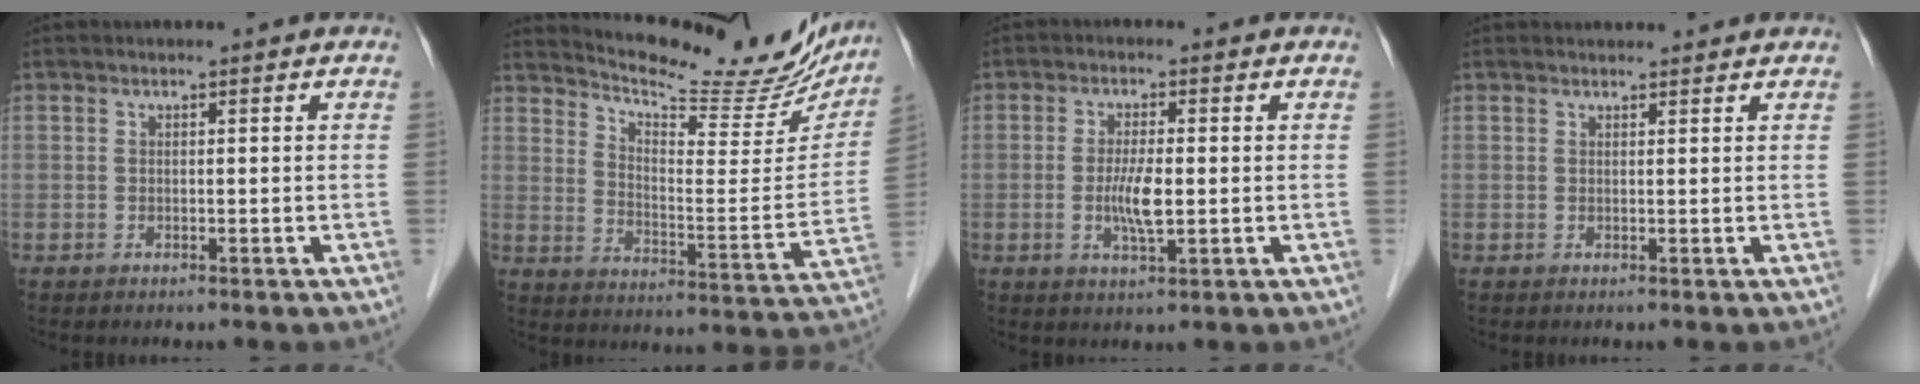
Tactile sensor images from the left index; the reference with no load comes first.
{"total": 21.3, "force": [19.4, 4.5, 7.6], "torque": [-0.111, -0.042, 0.257]}
{"total": 4.6, "force": [-0.5, 0.8, 4.5], "torque": [-0.094, -0.008, -0.008]}
{"total": 3.1, "force": [3.0, 0.8, 0.4], "torque": [-0.007, 0.021, 0.038]}